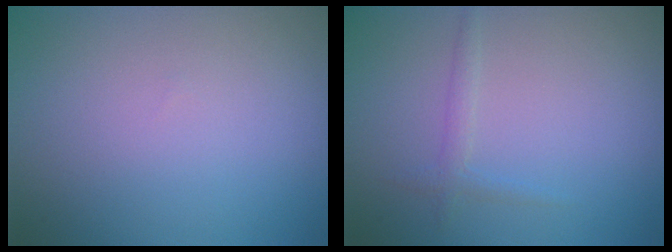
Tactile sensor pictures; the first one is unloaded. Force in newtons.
{"total": 1.2, "press": 1.2, "slide": 0.1}